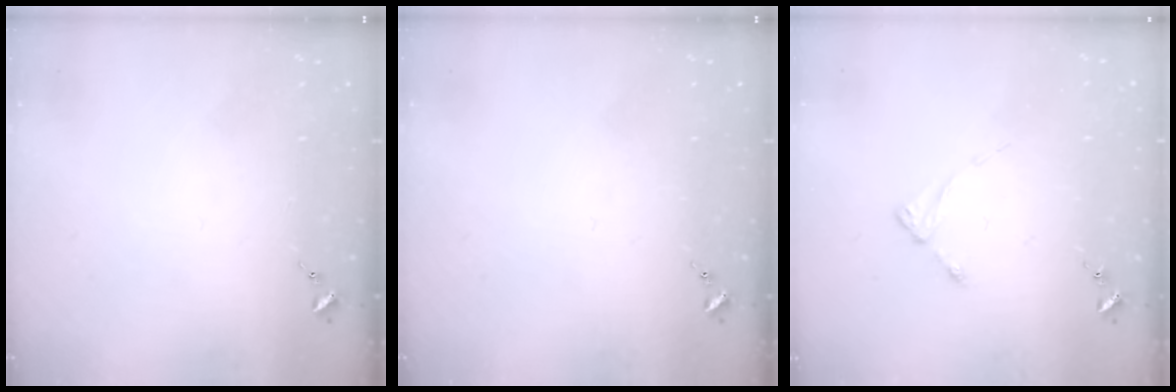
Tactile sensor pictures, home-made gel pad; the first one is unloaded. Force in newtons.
{"total": 0.0}
{"total": 2.5, "press": 2.5, "slide": 0.3}